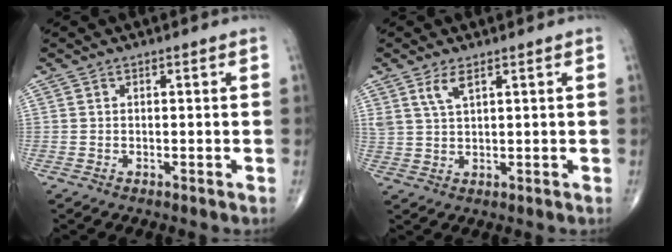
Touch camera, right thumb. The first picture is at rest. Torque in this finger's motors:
{"motor_torque": [0.05, 0.26, 0.68, 0.59, 0.02]}